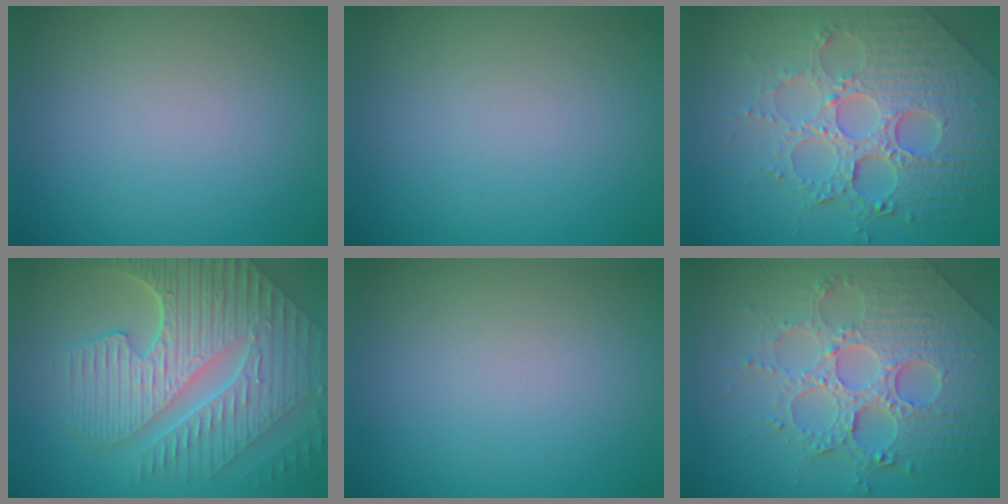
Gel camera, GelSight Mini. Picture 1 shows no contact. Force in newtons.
{"total": 0.0}
{"total": 8.1, "press": 6.0, "slide": 5.5}
{"total": 10.4, "press": 7.1, "slide": 7.6}
{"total": 0.0}
{"total": 8.2, "press": 5.9, "slide": 5.6}